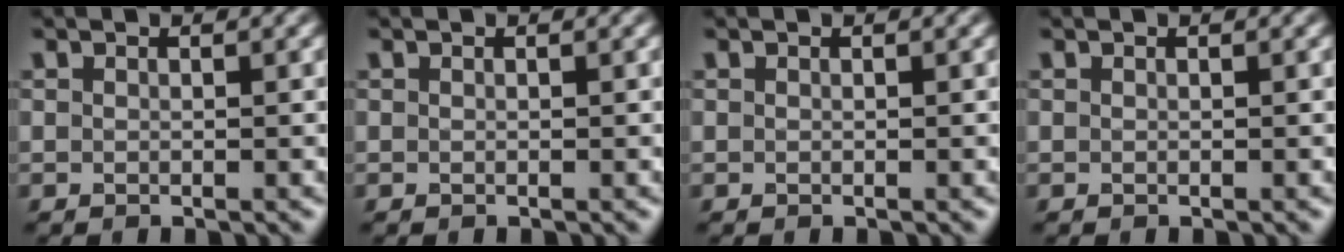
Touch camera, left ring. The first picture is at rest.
{"total": 0.0}
{"total": 0.0}
{"total": 0.0}